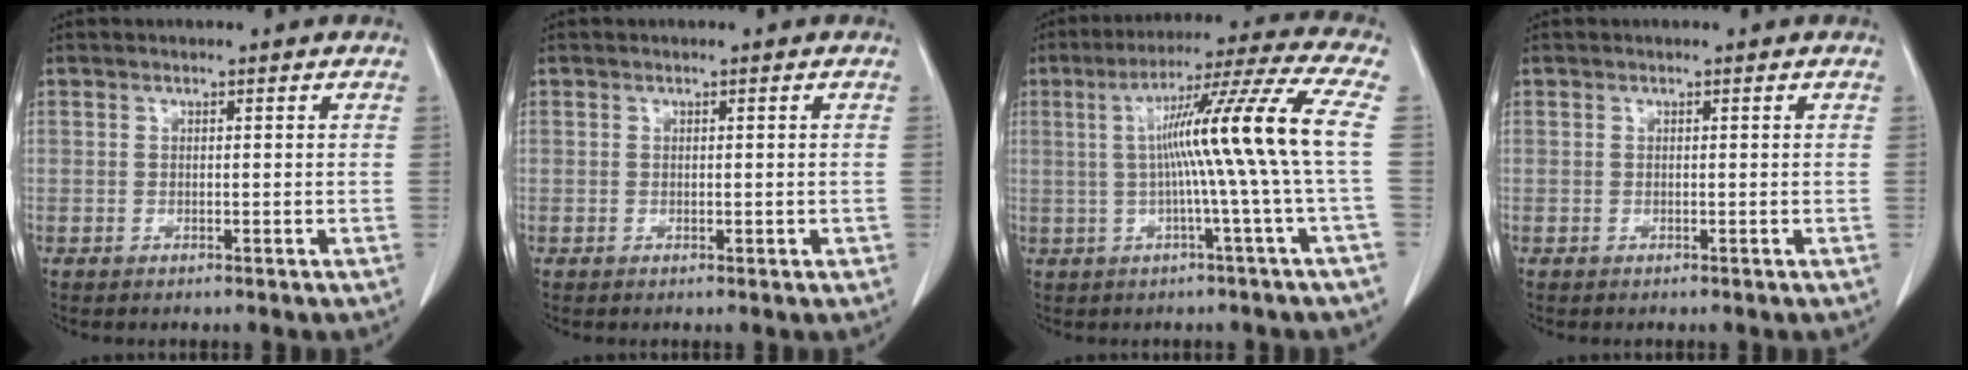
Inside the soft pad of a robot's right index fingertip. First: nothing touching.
{"total": 0.9, "force": [-0.1, 0.4, 0.8], "torque": [-0.013, 0.001, 0.002]}
{"total": 13.6, "force": [0.1, -2.7, 13.4], "torque": [-0.206, 0.014, 0.000]}
{"total": 0.0}